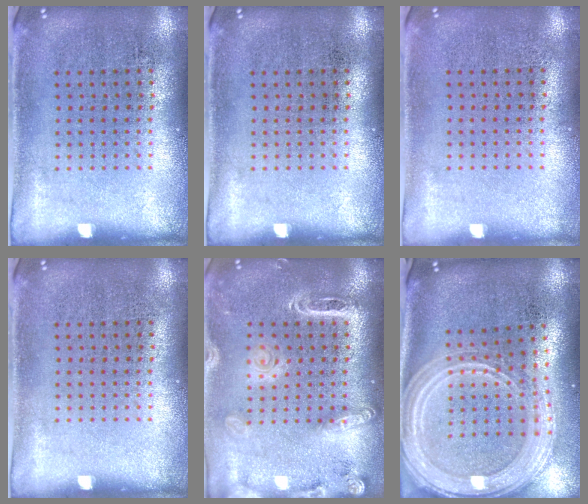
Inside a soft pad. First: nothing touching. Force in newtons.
{"total": 0.0}
{"total": 0.0}
{"total": 0.0}
{"total": 1.9, "press": 1.8, "slide": 0.7}
{"total": 3.1, "press": 2.5, "slide": 1.8}